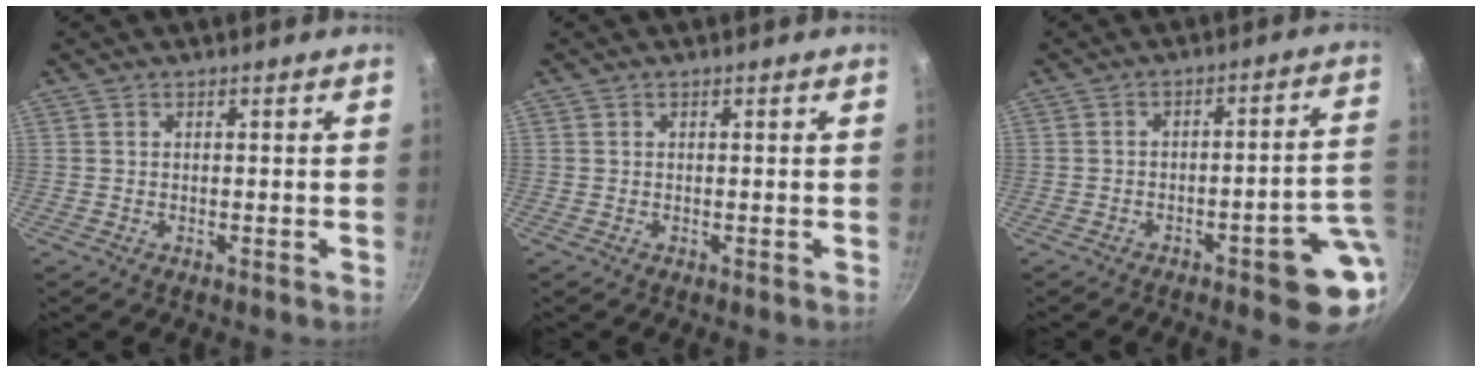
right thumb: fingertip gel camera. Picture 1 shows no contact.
{"total": 0.0}
{"total": 10.5, "force": [-3.4, 2.7, 9.5], "torque": [-0.089, 0.035, -0.040]}